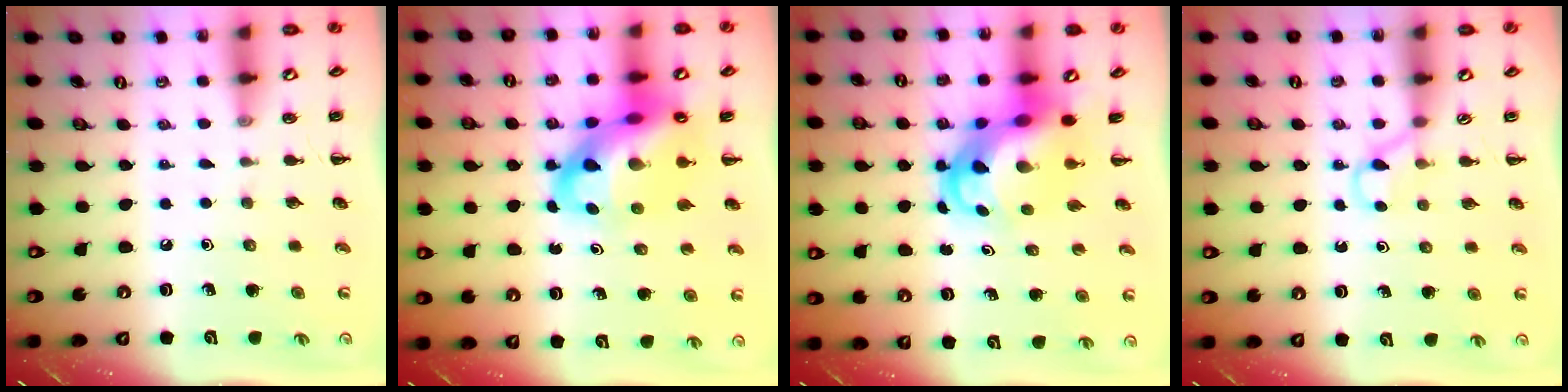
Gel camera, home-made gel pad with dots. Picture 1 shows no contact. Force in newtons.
{"total": 17.6, "press": 17.0, "slide": 4.7}
{"total": 7.7, "press": 7.4, "slide": 2.2}
{"total": 2.6, "press": 2.5, "slide": 0.9}